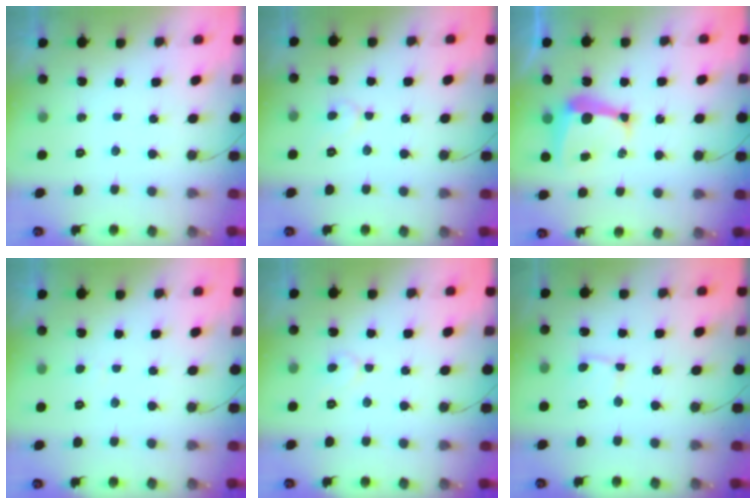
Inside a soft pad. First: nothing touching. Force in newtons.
{"total": 5.1, "press": 5.0, "slide": 0.4}
{"total": 8.7, "press": 8.6, "slide": 0.9}
{"total": 1.8, "press": 1.7, "slide": 0.1}
{"total": 5.1, "press": 5.0, "slide": 0.4}
{"total": 2.7, "press": 2.7, "slide": 0.2}